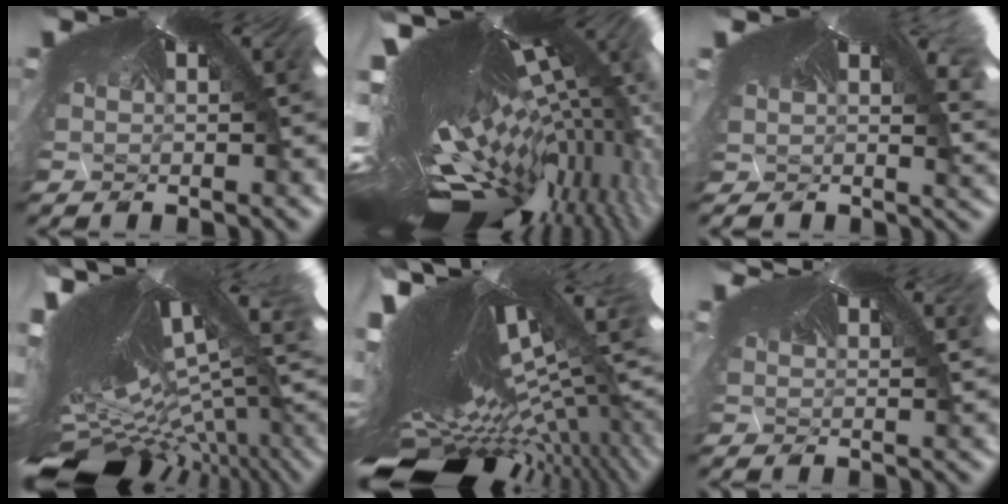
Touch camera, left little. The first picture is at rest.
{"total": 8.2, "force": [-7.0, -1.5, 3.9], "torque": [-0.035, -0.084, -0.076]}
{"total": 0.5, "force": [0.3, -0.4, -0.2], "torque": [-0.015, -0.002, 0.013]}
{"total": 7.9, "force": [-7.2, -0.5, 3.1], "torque": [-0.043, -0.102, -0.084]}
{"total": 9.2, "force": [-8.5, -0.8, 3.5], "torque": [-0.055, -0.102, -0.099]}
{"total": 0.9, "force": [0.9, -0.2, 0.2], "torque": [-0.005, 0.008, 0.017]}